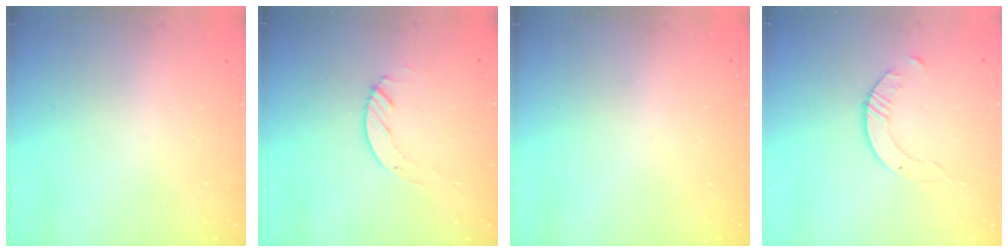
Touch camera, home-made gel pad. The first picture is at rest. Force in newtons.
{"total": 2.4, "press": 2.4, "slide": 0.2}
{"total": 0.0}
{"total": 2.6, "press": 2.6, "slide": 0.3}